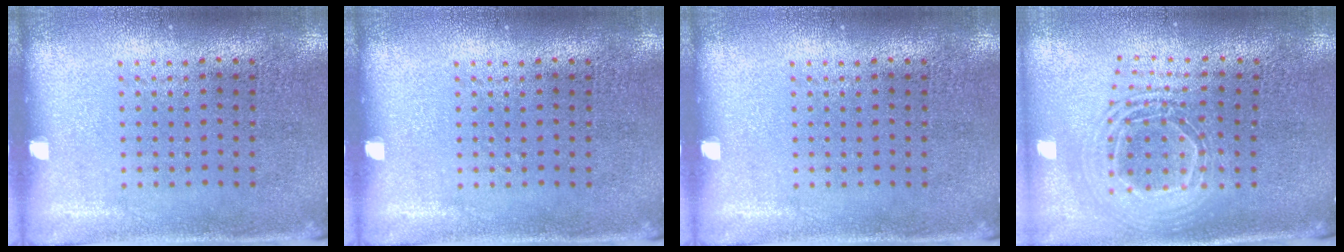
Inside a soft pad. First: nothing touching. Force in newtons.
{"total": 0.0}
{"total": 0.0}
{"total": 2.1, "press": 1.7, "slide": 1.3}